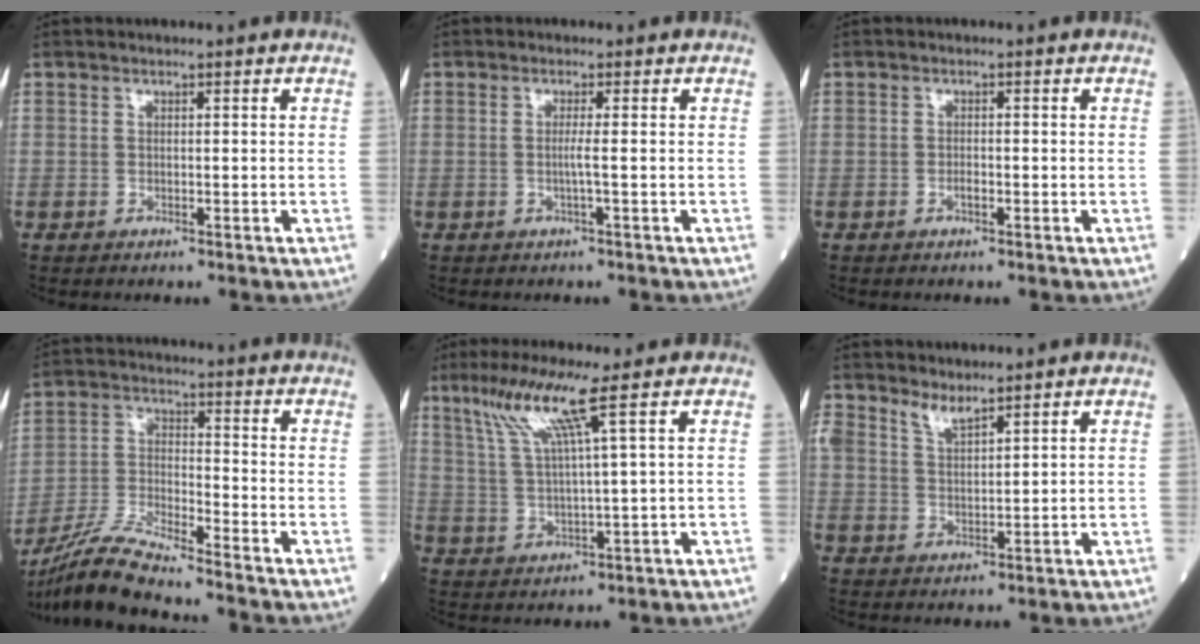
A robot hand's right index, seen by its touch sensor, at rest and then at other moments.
{"total": 1.6, "force": [-0.2, -0.5, 1.6], "torque": [-0.033, -0.002, -0.007]}
{"total": 1.0, "force": [-0.5, 0.4, 0.8], "torque": [-0.013, 0.001, -0.009]}
{"total": 10.7, "force": [-9.8, -0.8, 4.3], "torque": [-0.087, -0.016, -0.189]}
{"total": 8.1, "force": [4.6, -1.5, 6.5], "torque": [-0.135, 0.005, 0.094]}
{"total": 3.7, "force": [3.2, 1.0, 1.5], "torque": [-0.033, -0.001, 0.068]}